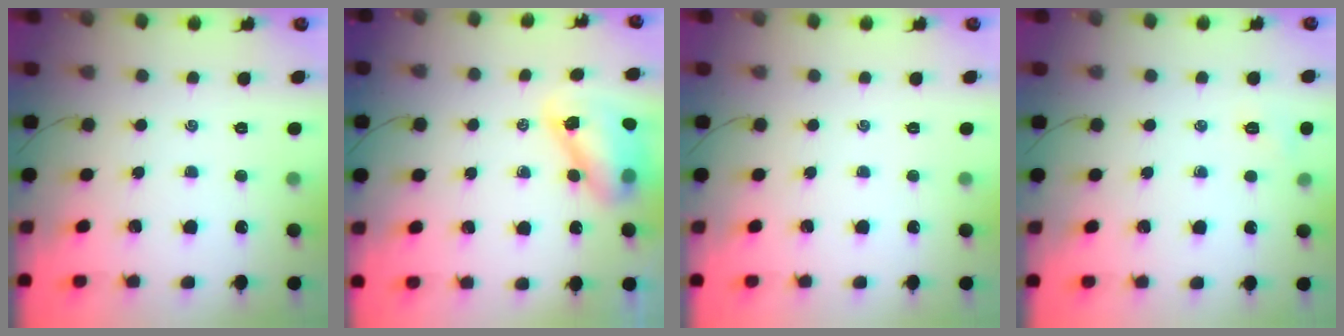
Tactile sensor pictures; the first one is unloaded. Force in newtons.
{"total": 8.1, "press": 7.9, "slide": 1.9}
{"total": 0.0}
{"total": 5.5, "press": 5.4, "slide": 1.2}